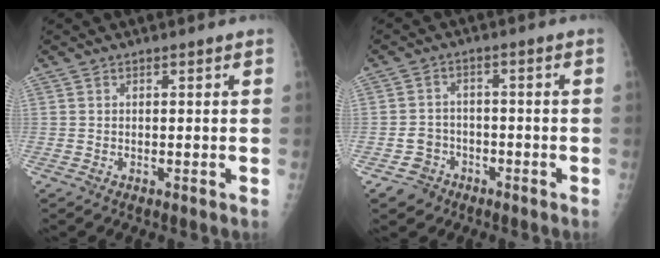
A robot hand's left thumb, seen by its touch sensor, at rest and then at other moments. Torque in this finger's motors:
{"motor_torque": [-0.01, 0.01, 0.04, 0.04, 0.00]}